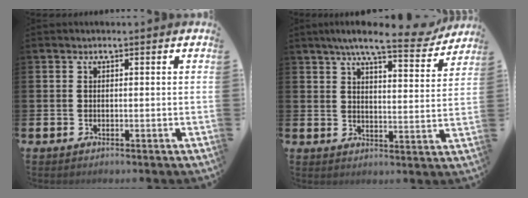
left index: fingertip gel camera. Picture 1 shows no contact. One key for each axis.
{"total": 8.2, "fx": 7.0, "fy": 1.0, "fz": 4.1, "tx": -0.082, "ty": -0.032, "tz": 0.119}